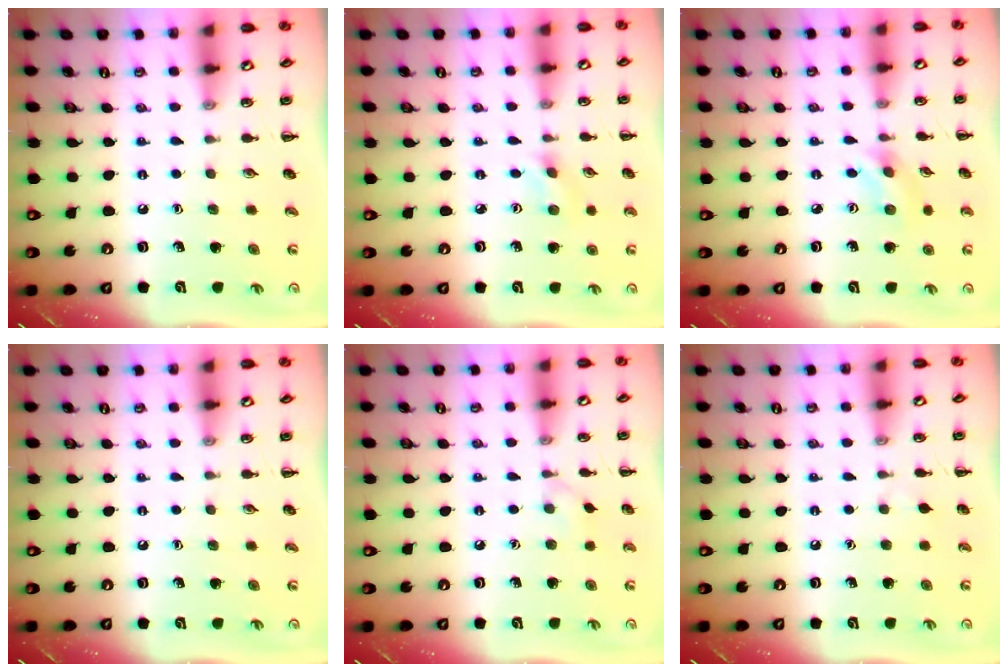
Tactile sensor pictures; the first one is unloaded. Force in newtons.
{"total": 1.4, "press": 1.3, "slide": 0.4}
{"total": 3.1, "press": 3.0, "slide": 0.8}
{"total": 0.0}
{"total": 3.8, "press": 3.5, "slide": 1.6}
{"total": 2.4, "press": 2.3, "slide": 0.9}